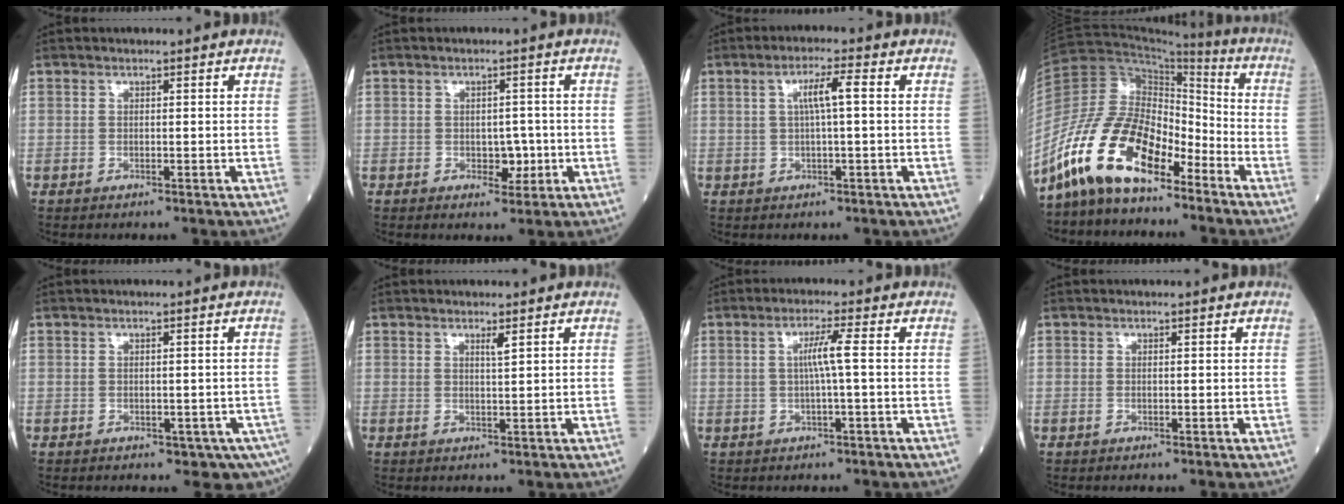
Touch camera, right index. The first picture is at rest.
{"total": 2.9, "force": [-0.5, 1.9, 2.2], "torque": [-0.021, 0.004, 0.000]}
{"total": 4.2, "force": [0.7, 0.0, 4.1], "torque": [-0.075, 0.009, 0.012]}
{"total": 14.0, "force": [-9.7, 5.4, 8.5], "torque": [-0.179, 0.024, -0.184]}
{"total": 4.2, "force": [-2.5, 2.2, 2.6], "torque": [-0.015, 0.002, -0.028]}
{"total": 1.3, "force": [1.0, -0.1, 0.9], "torque": [-0.016, -0.003, 0.020]}
{"total": 3.3, "force": [0.4, -0.7, 3.3], "torque": [-0.060, 0.005, 0.007]}
{"total": 0.0}